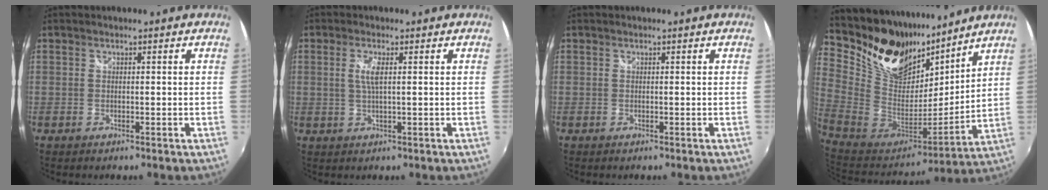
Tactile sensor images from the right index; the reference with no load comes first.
{"total": 2.9, "force": [0.7, 0.2, 2.8], "torque": [-0.056, 0.002, 0.014]}
{"total": 0.0}
{"total": 23.5, "force": [17.9, 11.7, 9.7], "torque": [-0.245, 0.004, 0.331]}